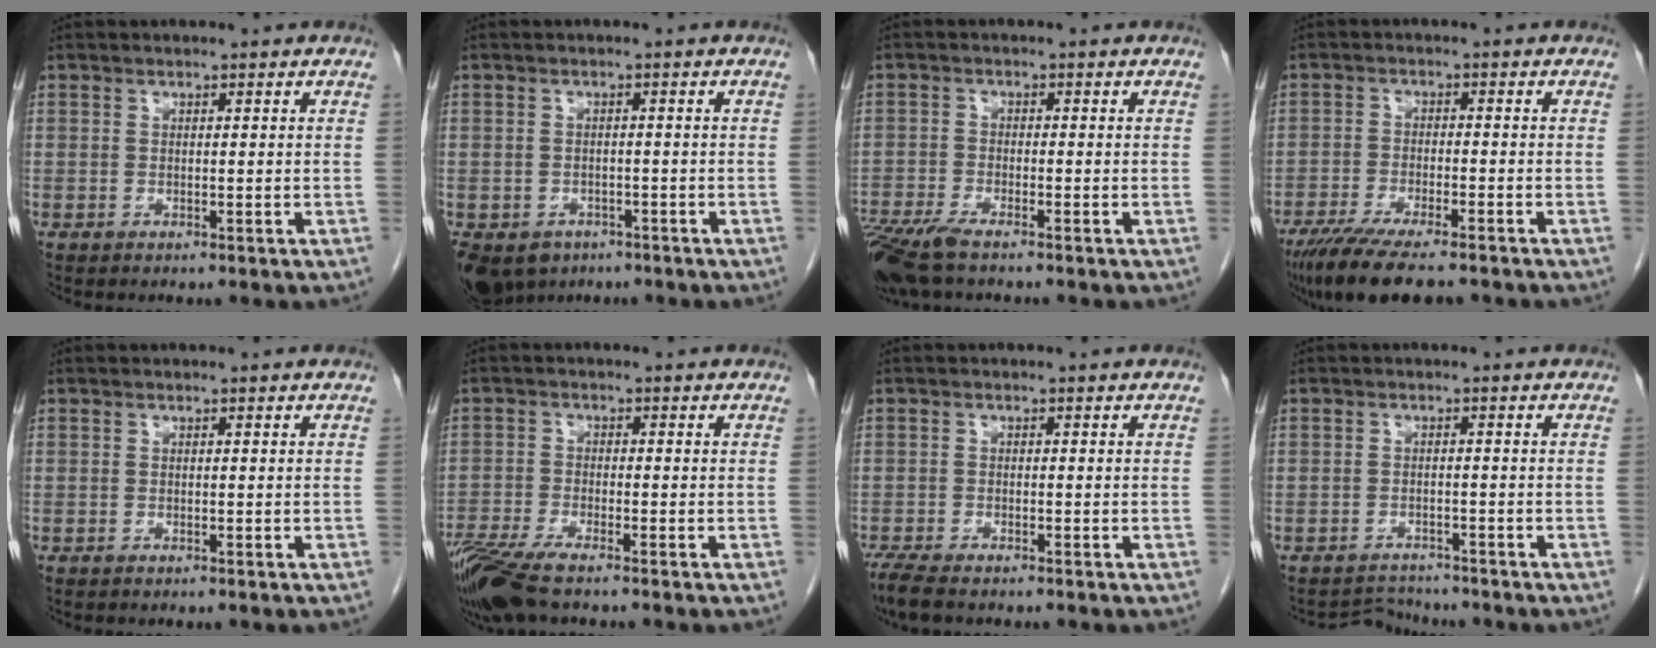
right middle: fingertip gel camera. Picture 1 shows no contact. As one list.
[{"total": 10.6, "force": [-5.8, 8.1, 3.7], "torque": [-0.107, -0.009, -0.076]}, {"total": 7.8, "force": [-5.9, 1.8, 4.8], "torque": [-0.095, -0.018, -0.110]}, {"total": 11.7, "force": [-9.3, 2.0, 6.8], "torque": [-0.109, -0.024, -0.149]}, {"total": 0.0}, {"total": 9.1, "force": [-6.9, 1.5, 5.6], "torque": [-0.110, -0.020, -0.128]}, {"total": 4.4, "force": [-3.6, 1.0, 2.3], "torque": [-0.050, -0.014, -0.063]}, {"total": 2.9, "force": [-2.5, 0.4, -1.3], "torque": [0.022, -0.003, -0.040]}]